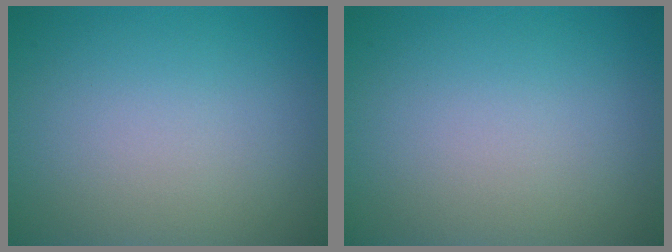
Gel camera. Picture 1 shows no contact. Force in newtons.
{"total": 0.0}